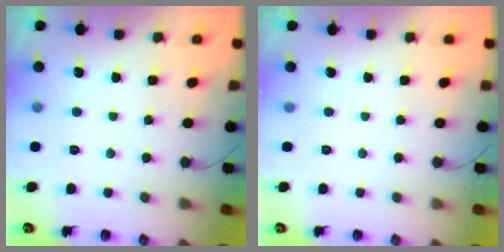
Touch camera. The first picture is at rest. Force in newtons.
{"total": 0.0}